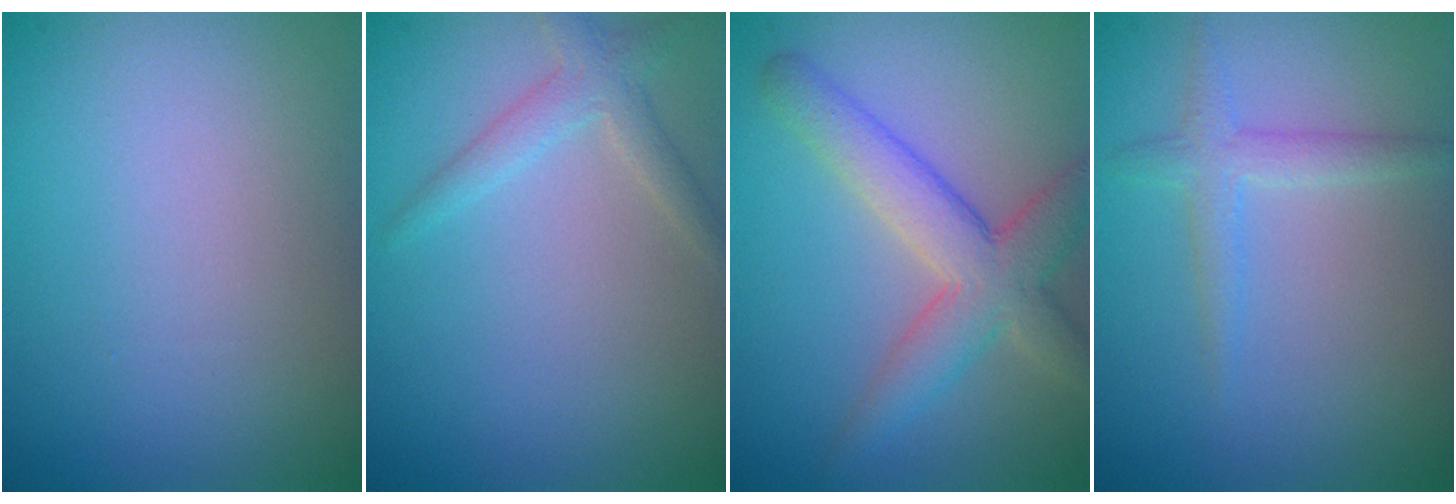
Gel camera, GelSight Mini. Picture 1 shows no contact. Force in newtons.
{"total": 1.9, "press": 1.9, "slide": 0.0}
{"total": 5.6, "press": 5.6, "slide": 0.2}
{"total": 1.9, "press": 1.9, "slide": 0.1}